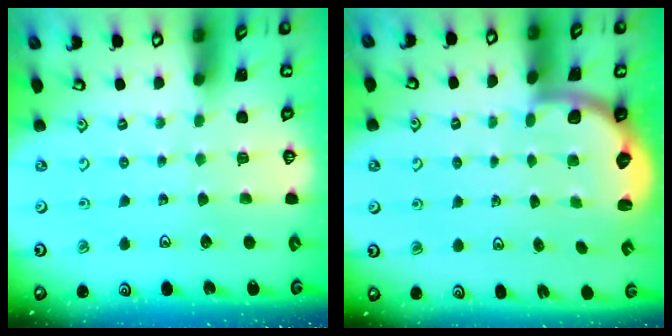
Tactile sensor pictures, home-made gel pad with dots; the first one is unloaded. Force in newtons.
{"total": 2.6, "press": 2.3, "slide": 1.2}